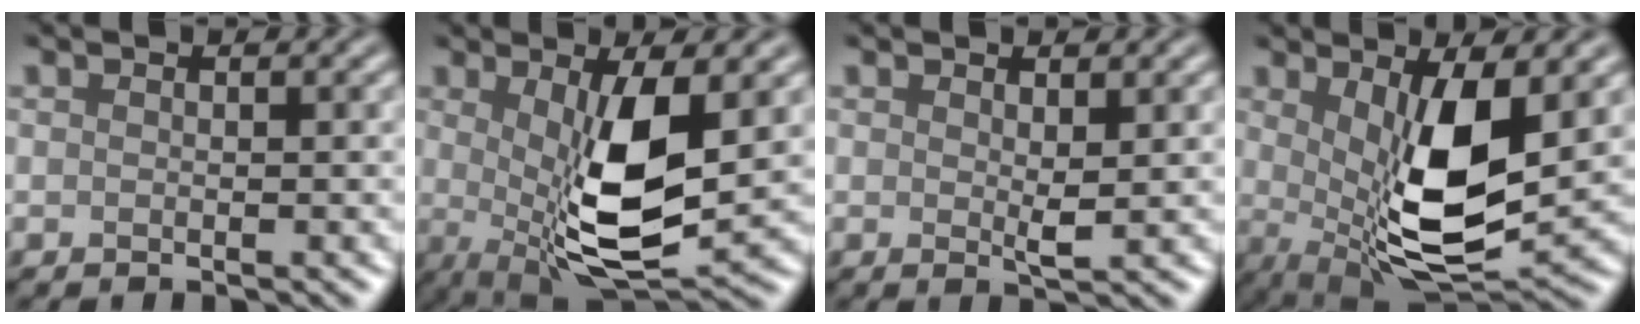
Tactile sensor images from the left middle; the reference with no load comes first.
{"total": 9.0, "force": [0.3, 2.8, 8.5], "torque": [-0.153, -0.018, 0.010]}
{"total": 1.3, "force": [0.6, 0.2, 1.2], "torque": [-0.025, -0.006, 0.010]}
{"total": 9.4, "force": [1.1, 3.3, 8.7], "torque": [-0.160, -0.024, 0.026]}